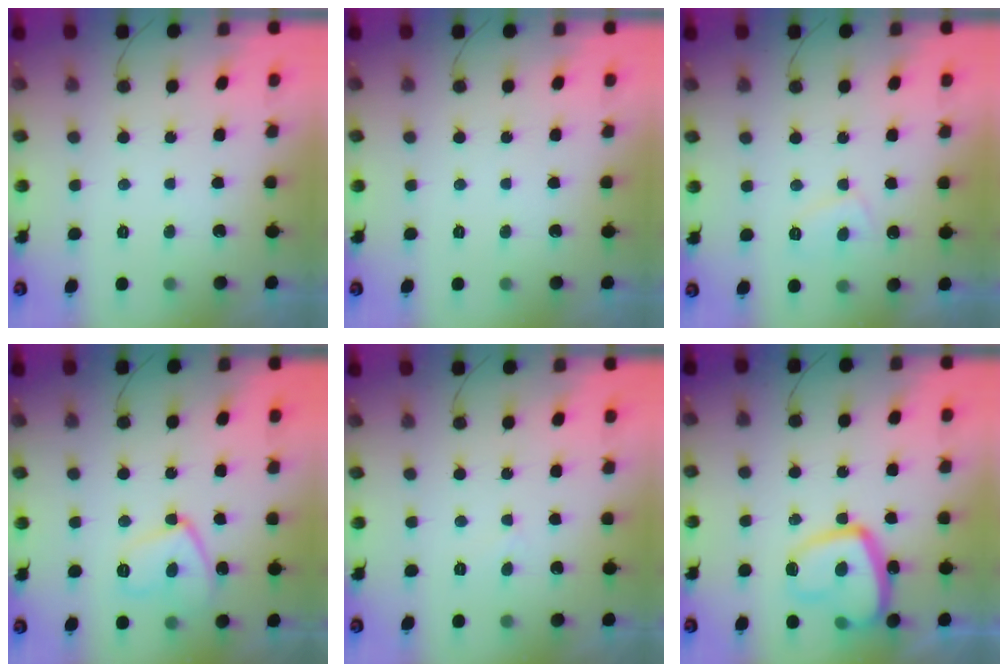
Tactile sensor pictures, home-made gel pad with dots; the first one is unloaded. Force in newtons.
{"total": 0.0}
{"total": 4.2, "press": 4.2, "slide": 0.6}
{"total": 9.9, "press": 9.9, "slide": 0.8}
{"total": 2.1, "press": 2.1, "slide": 0.2}
{"total": 15.8, "press": 15.7, "slide": 1.9}